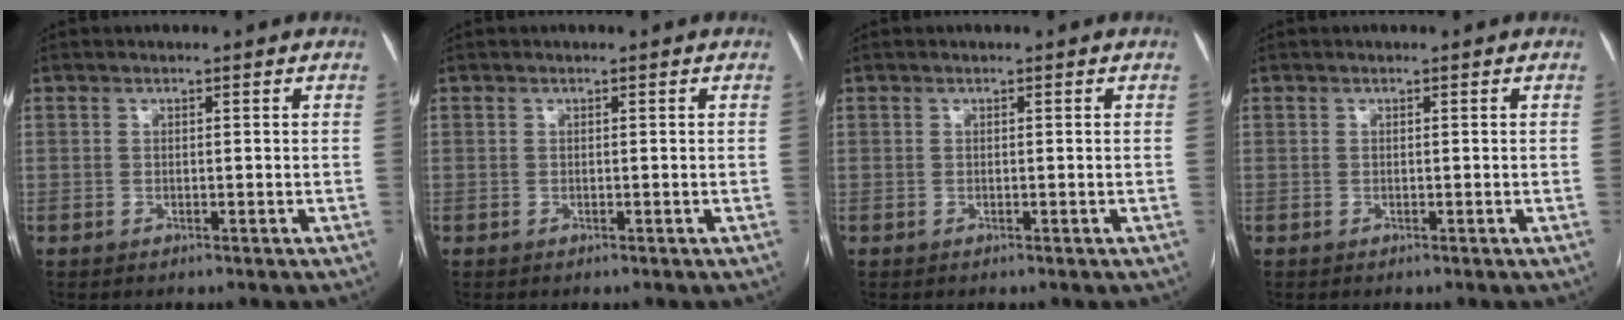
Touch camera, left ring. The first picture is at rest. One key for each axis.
{"total": 0.0}
{"total": 0.0}
{"total": 0.0}